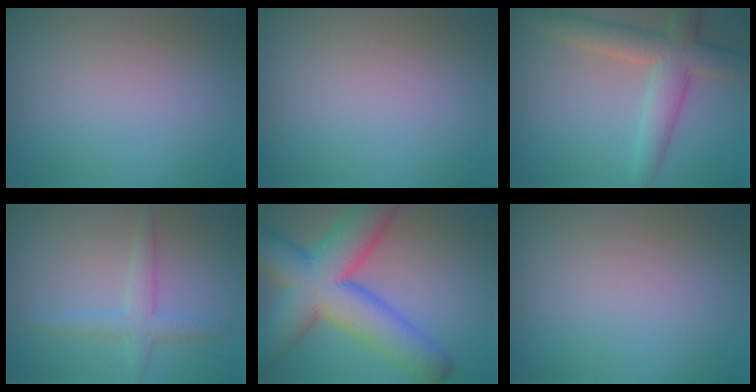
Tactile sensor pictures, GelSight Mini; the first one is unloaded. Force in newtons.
{"total": 0.0}
{"total": 5.6, "press": 5.5, "slide": 0.2}
{"total": 2.5, "press": 2.5, "slide": 0.1}
{"total": 12.1, "press": 12.1, "slide": 0.4}
{"total": 0.0}